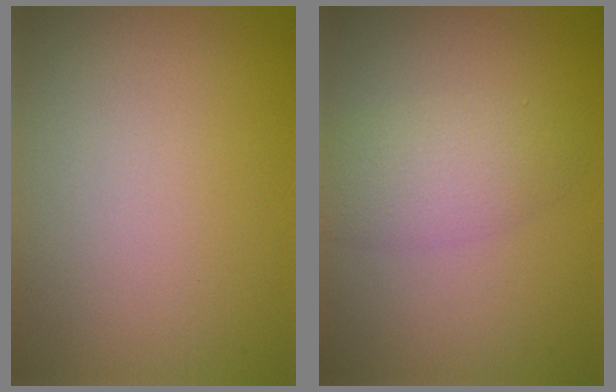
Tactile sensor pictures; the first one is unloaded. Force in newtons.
{"total": 3.2, "press": 3.2, "slide": 0.3}